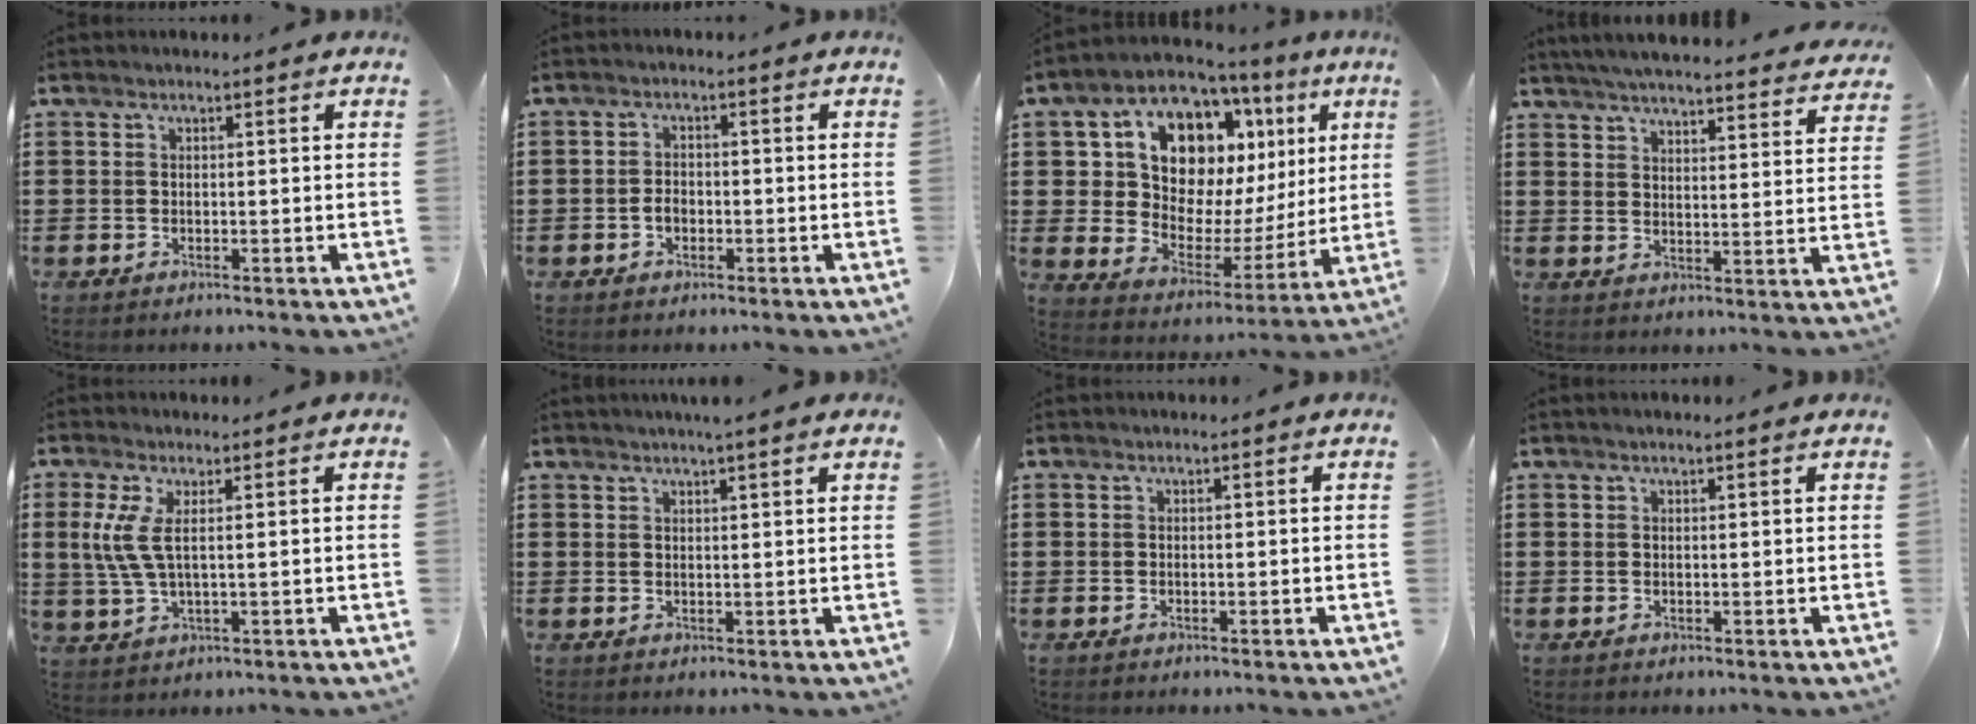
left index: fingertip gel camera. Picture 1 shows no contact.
{"total": 2.1, "force": [-0.7, 1.4, 1.4], "torque": [-0.029, 0.004, -0.015]}
{"total": 12.8, "force": [6.3, 8.7, 6.9], "torque": [-0.151, -0.037, 0.119]}
{"total": 4.8, "force": [4.6, -0.4, 1.0], "torque": [-0.041, -0.028, 0.079]}
{"total": 4.9, "force": [1.0, 1.1, 4.7], "torque": [-0.123, -0.012, 0.010]}
{"total": 2.2, "force": [1.9, -0.2, 1.1], "torque": [-0.024, 0.002, 0.037]}
{"total": 0.0}
{"total": 0.5, "force": [0.4, 0.0, 0.3], "torque": [-0.007, -0.001, 0.007]}